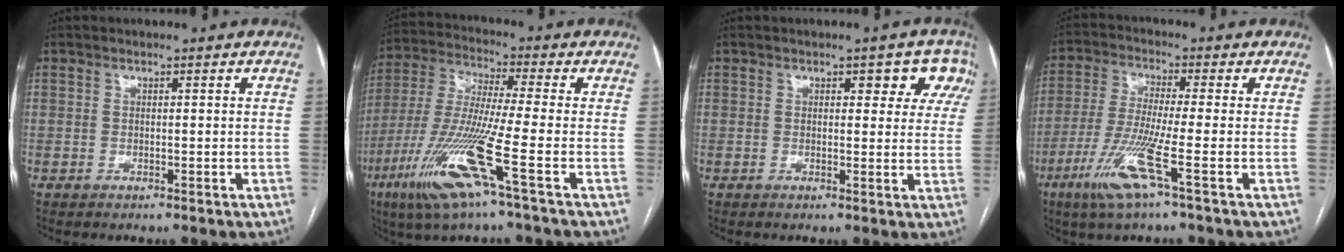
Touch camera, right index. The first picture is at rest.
{"total": 14.6, "force": [-6.6, -0.6, 13.0], "torque": [-0.279, -0.028, -0.131]}
{"total": 5.3, "force": [2.7, 3.1, 3.4], "torque": [-0.014, 0.009, 0.020]}
{"total": 9.7, "force": [-4.5, -0.7, 8.6], "torque": [-0.177, -0.025, -0.096]}